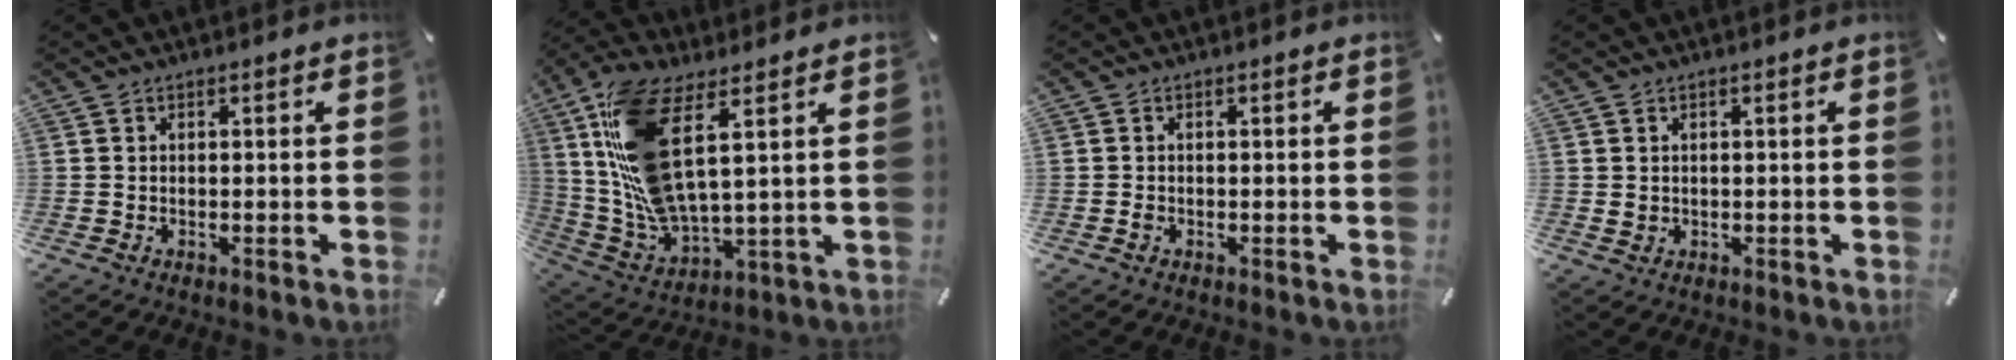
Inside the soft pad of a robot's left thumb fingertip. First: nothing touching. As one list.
[{"total": 15.7, "force": [5.5, 6.0, 13.5], "torque": [-0.298, -0.031, 0.093]}, {"total": 0.7, "force": [-0.3, 0.5, 0.3], "torque": [-0.004, 0.003, -0.008]}, {"total": 1.0, "force": [0.0, 0.9, 0.4], "torque": [-0.009, 0.004, 0.000]}]